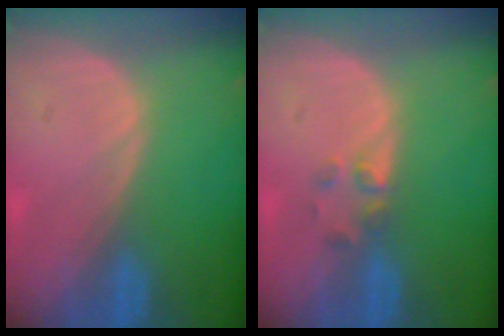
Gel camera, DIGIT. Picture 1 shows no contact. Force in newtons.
{"total": 2.0, "press": 1.9, "slide": 0.8}